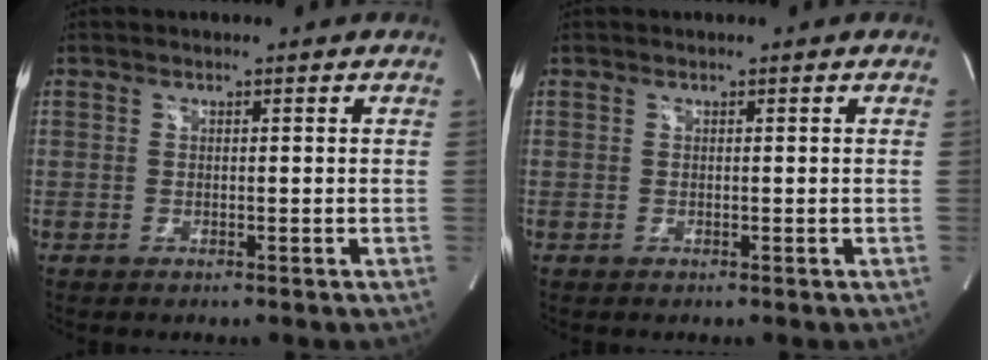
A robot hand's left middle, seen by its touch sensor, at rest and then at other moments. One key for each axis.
{"total": 0.0}